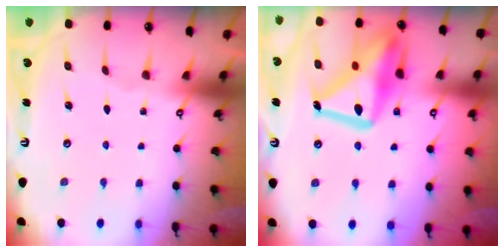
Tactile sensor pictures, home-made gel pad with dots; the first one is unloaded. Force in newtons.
{"total": 20.7, "press": 20.6, "slide": 1.9}